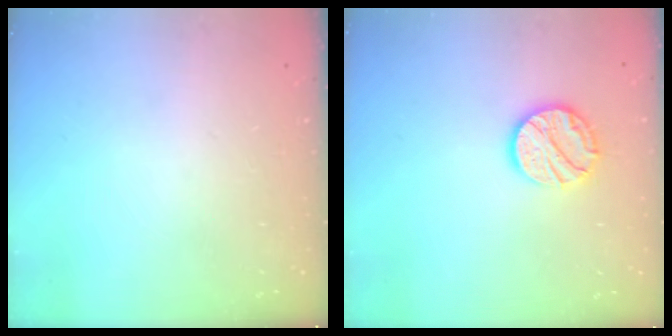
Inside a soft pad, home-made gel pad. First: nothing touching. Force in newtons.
{"total": 11.5, "press": 11.5, "slide": 0.5}